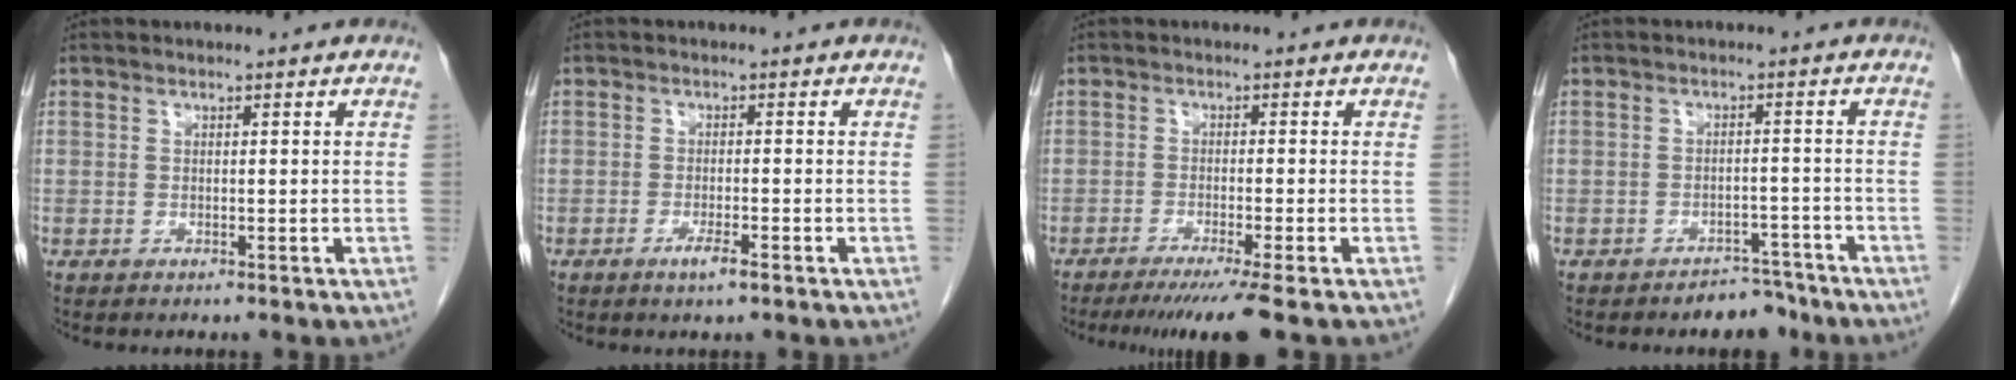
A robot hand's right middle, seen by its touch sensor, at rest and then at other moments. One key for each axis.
{"total": 2.5, "fx": -1.5, "fy": 0.2, "fz": 2.0, "tx": -0.034, "ty": -0.002, "tz": -0.025}
{"total": 7.5, "fx": -5.6, "fy": -1.3, "fz": 4.8, "tx": -0.065, "ty": -0.024, "tz": -0.088}
{"total": 3.8, "fx": -3.3, "fy": 1.7, "fz": 0.8, "tx": -0.009, "ty": 0.007, "tz": -0.045}